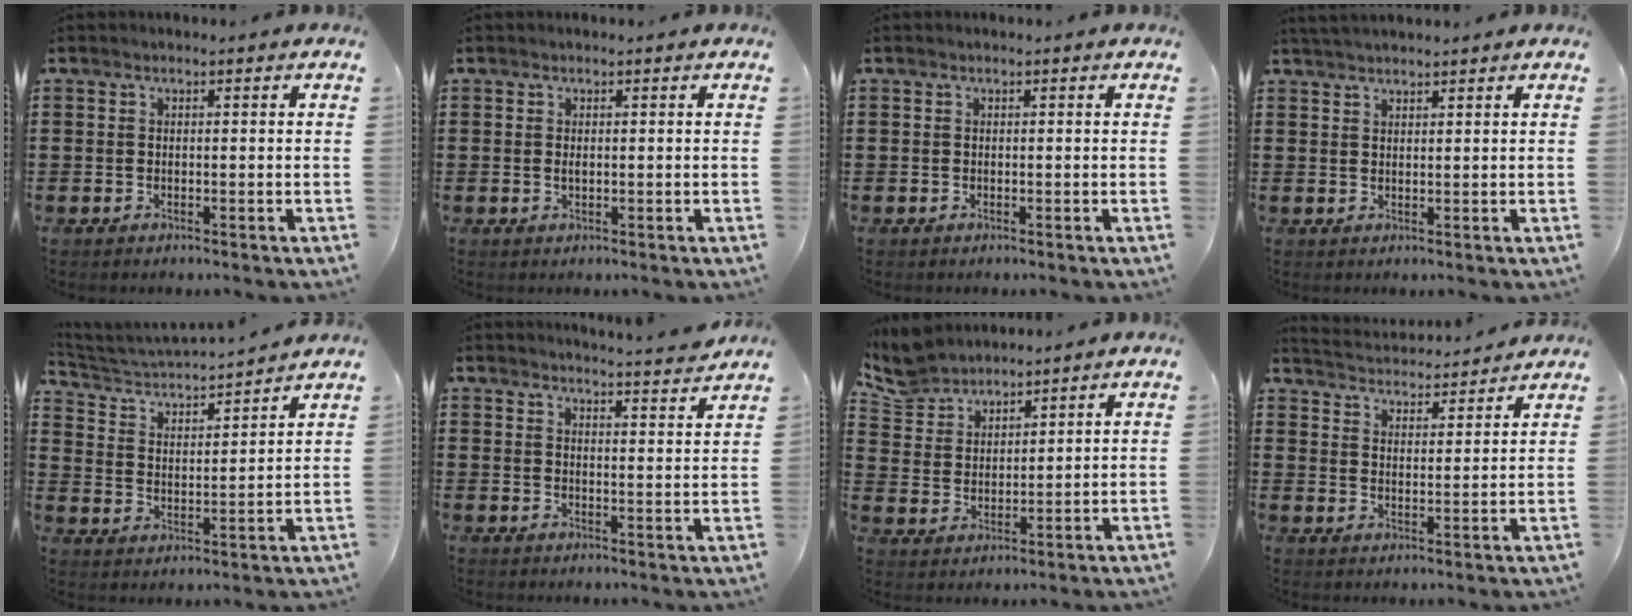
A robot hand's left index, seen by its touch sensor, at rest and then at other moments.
{"total": 0.7, "force": [0.0, 0.3, 0.6], "torque": [-0.013, -0.001, 0.000]}
{"total": 0.0}
{"total": 1.9, "force": [1.9, 0.0, 0.3], "torque": [-0.011, 0.002, 0.037]}
{"total": 3.5, "force": [3.4, 0.2, 0.8], "torque": [-0.038, -0.032, 0.048]}
{"total": 3.8, "force": [3.7, -0.7, 0.5], "torque": [-0.015, -0.028, 0.064]}
{"total": 6.2, "force": [5.8, 2.0, 0.9], "torque": [-0.046, -0.016, 0.108]}
{"total": 3.5, "force": [3.5, -0.1, -0.3], "torque": [-0.015, -0.028, 0.057]}